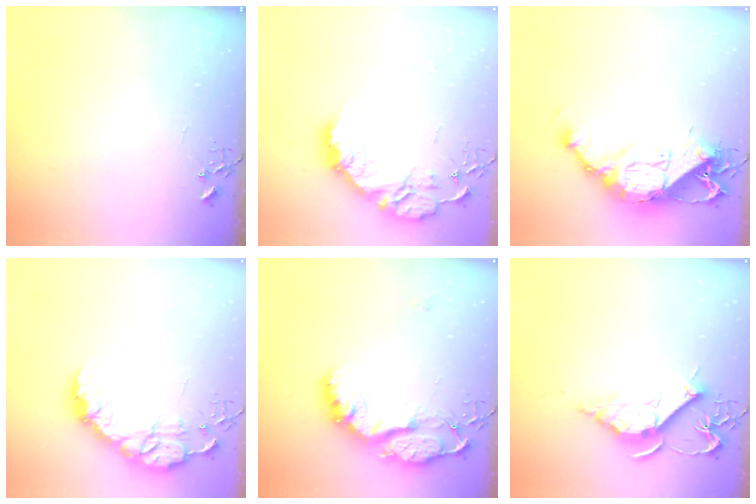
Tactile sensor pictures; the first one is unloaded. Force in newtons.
{"total": 17.3, "press": 17.3, "slide": 1.2}
{"total": 18.1, "press": 18.0, "slide": 1.6}
{"total": 15.4, "press": 15.4, "slide": 1.1}
{"total": 17.3, "press": 17.3, "slide": 1.5}
{"total": 11.5, "press": 11.5, "slide": 0.1}